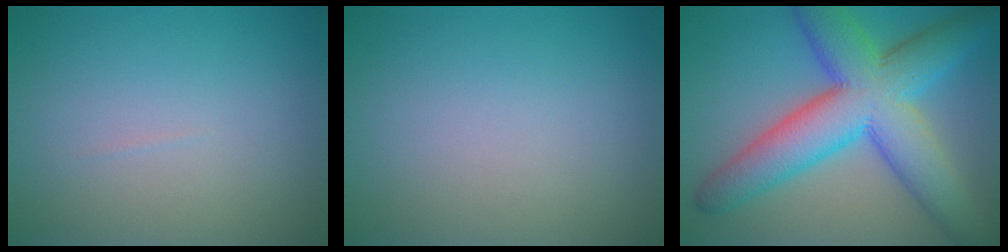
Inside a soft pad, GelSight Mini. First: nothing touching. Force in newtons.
{"total": 0.0}
{"total": 11.3, "press": 11.3, "slide": 0.3}